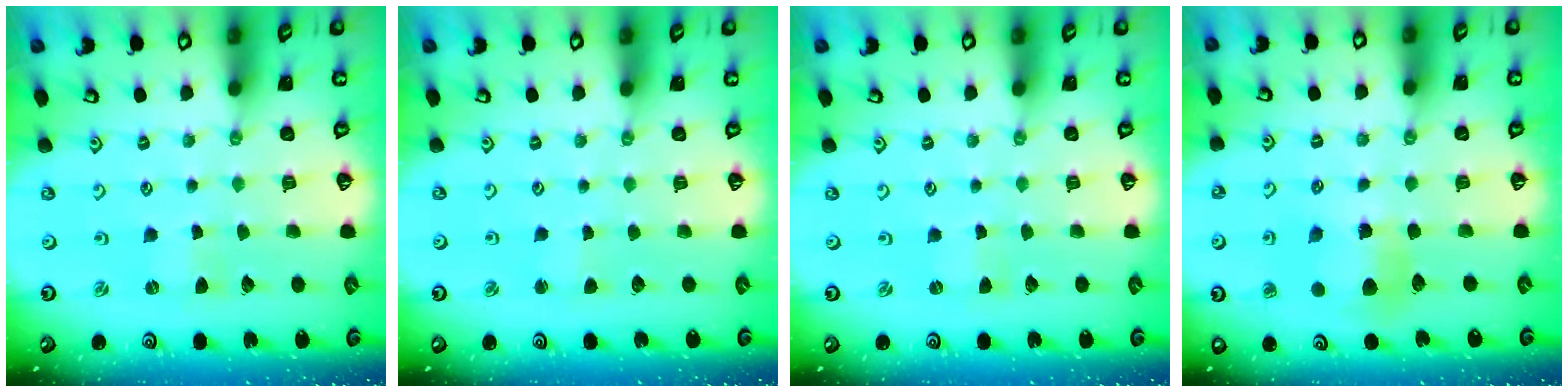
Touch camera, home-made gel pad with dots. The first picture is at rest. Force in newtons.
{"total": 1.8, "press": 1.7, "slide": 0.3}
{"total": 0.0}
{"total": 7.5, "press": 7.4, "slide": 0.6}